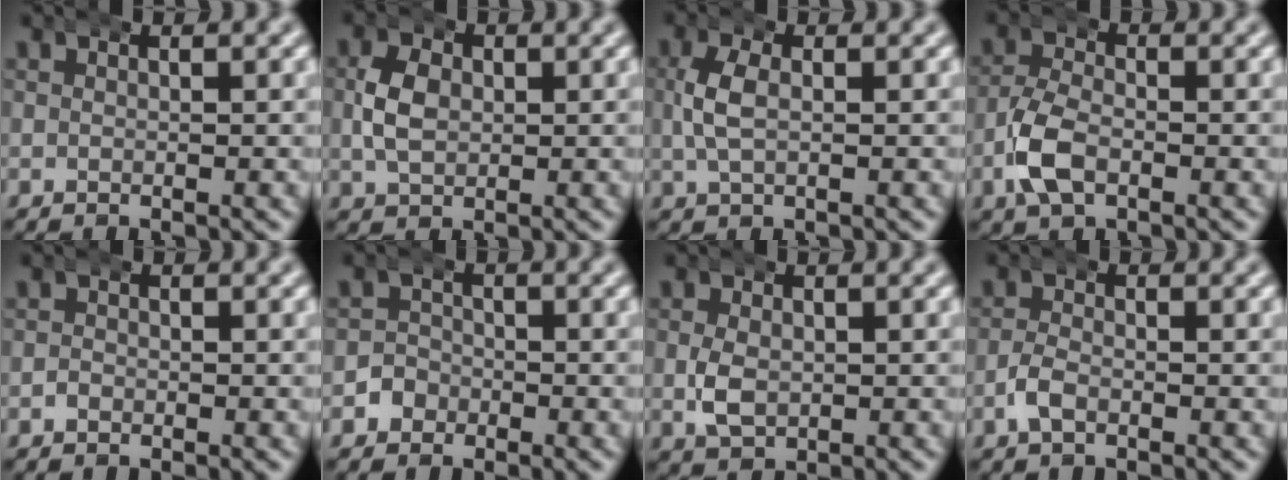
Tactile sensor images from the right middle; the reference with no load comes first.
{"total": 3.2, "force": [0.2, 2.3, 2.2], "torque": [-0.047, -0.001, 0.007]}
{"total": 2.7, "force": [0.3, 1.4, 2.3], "torque": [-0.062, 0.000, 0.010]}
{"total": 4.0, "force": [-1.5, 2.3, 2.9], "torque": [-0.067, -0.006, -0.027]}
{"total": 0.6, "force": [-0.5, 0.3, 0.1], "torque": [-0.008, -0.001, -0.008]}
{"total": 2.4, "force": [-1.1, 2.1, 0.0], "torque": [-0.003, 0.001, -0.026]}
{"total": 2.6, "force": [-0.3, 1.9, 1.8], "torque": [-0.047, -0.008, 0.005]}
{"total": 1.8, "force": [-1.1, 0.9, 1.1], "torque": [-0.031, -0.002, -0.020]}